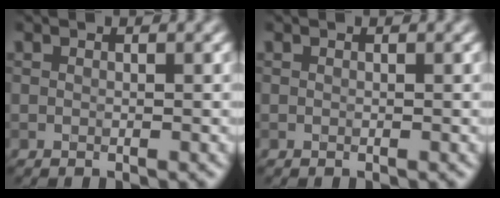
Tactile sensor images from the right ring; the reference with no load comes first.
{"total": 0.0}